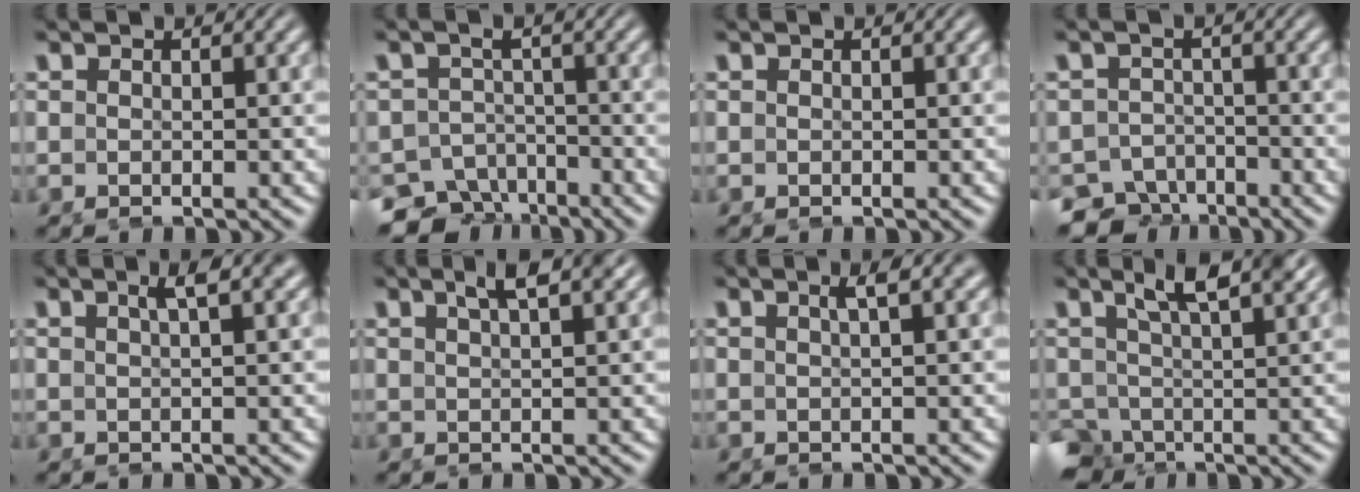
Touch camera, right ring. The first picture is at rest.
{"total": 9.8, "force": [-6.6, 6.8, 2.7], "torque": [-0.043, -0.038, -0.109]}
{"total": 0.0}
{"total": 8.1, "force": [-5.5, 5.6, 1.8], "torque": [-0.023, -0.030, -0.093]}
{"total": 2.8, "force": [1.5, 0.1, 2.3], "torque": [-0.026, 0.017, 0.022]}
{"total": 3.3, "force": [2.2, 0.2, 2.4], "torque": [-0.030, 0.016, 0.033]}
{"total": 2.2, "force": [1.1, 0.0, 1.9], "torque": [-0.021, 0.014, 0.017]}
{"total": 5.9, "force": [0.4, 3.7, 4.5], "torque": [-0.073, -0.017, 0.017]}